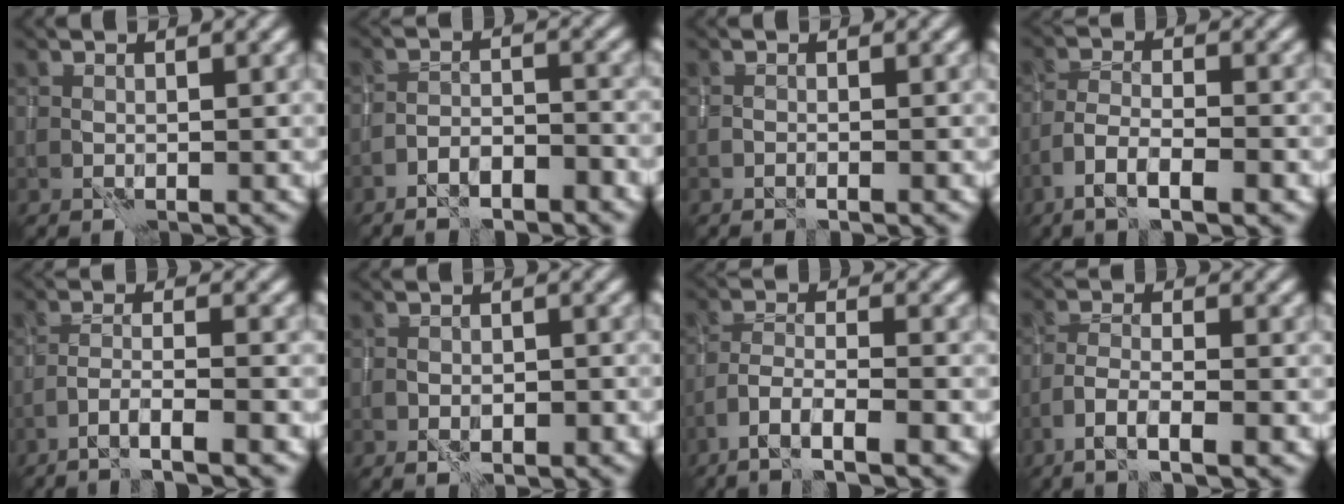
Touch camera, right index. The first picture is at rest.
{"total": 3.2, "force": [-2.5, 0.7, 1.8], "torque": [-0.027, 0.008, -0.040]}
{"total": 0.5, "force": [-0.2, -0.4, 0.3], "torque": [-0.010, 0.004, -0.001]}
{"total": 4.5, "force": [-2.7, 1.0, 3.4], "torque": [-0.065, 0.004, -0.050]}
{"total": 4.0, "force": [-2.7, 0.1, 3.0], "torque": [-0.049, 0.010, -0.049]}
{"total": 2.3, "force": [-1.0, 1.1, 1.7], "torque": [-0.026, 0.009, -0.008]}
{"total": 5.0, "force": [-3.4, 0.7, 3.6], "torque": [-0.065, 0.004, -0.061]}
{"total": 3.9, "force": [-2.2, 0.6, 3.2], "torque": [-0.063, 0.002, -0.041]}